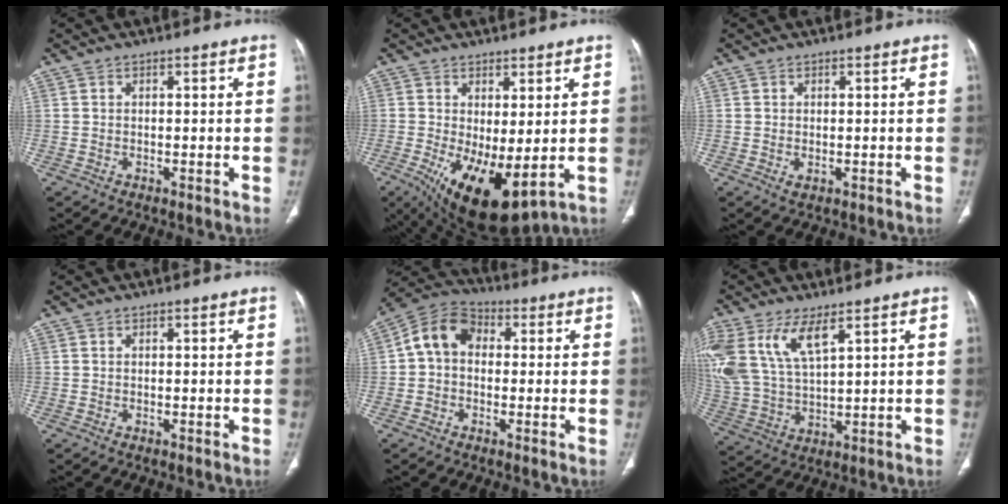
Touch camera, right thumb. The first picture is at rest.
{"total": 12.3, "force": [-1.7, 5.1, 11.1], "torque": [-0.191, -0.023, -0.004]}
{"total": 0.9, "force": [-0.1, 0.6, 0.7], "torque": [-0.013, -0.002, 0.003]}
{"total": 0.0}
{"total": 9.0, "force": [0.6, 6.9, 5.7], "torque": [-0.090, 0.029, -0.006]}
{"total": 14.0, "force": [7.0, 6.1, 10.5], "torque": [-0.239, -0.015, 0.151]}